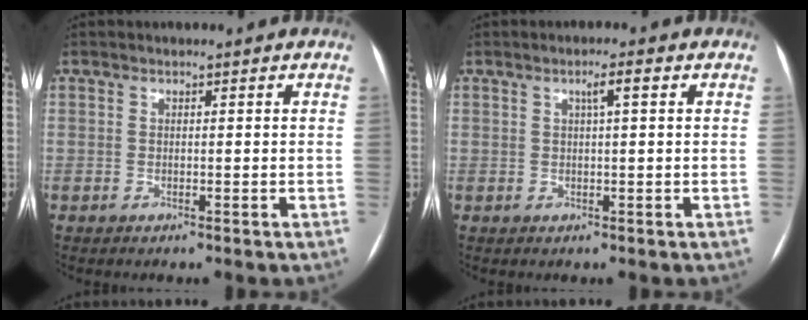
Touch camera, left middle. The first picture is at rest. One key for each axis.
{"total": 2.2, "fx": 0.8, "fy": 0.0, "fz": 2.1, "tx": -0.036, "ty": 0.006, "tz": 0.013}